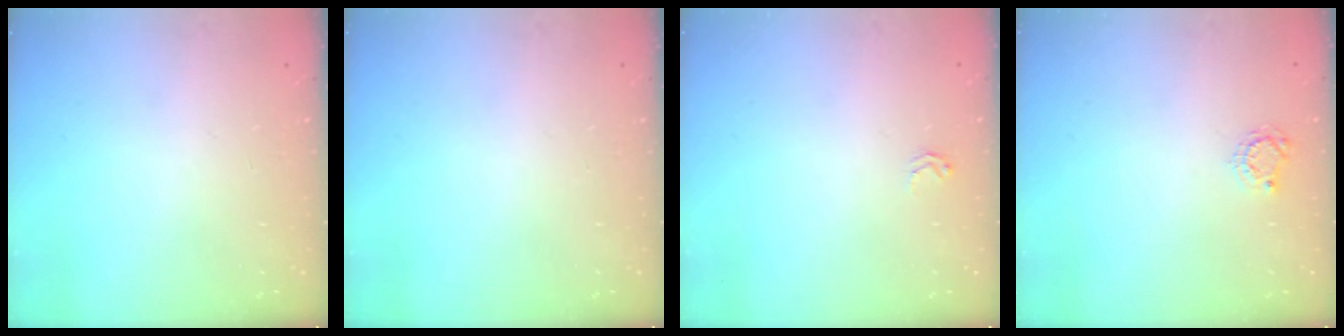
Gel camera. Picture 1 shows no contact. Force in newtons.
{"total": 0.0}
{"total": 2.5, "press": 2.5, "slide": 0.3}
{"total": 4.0, "press": 4.0, "slide": 0.5}